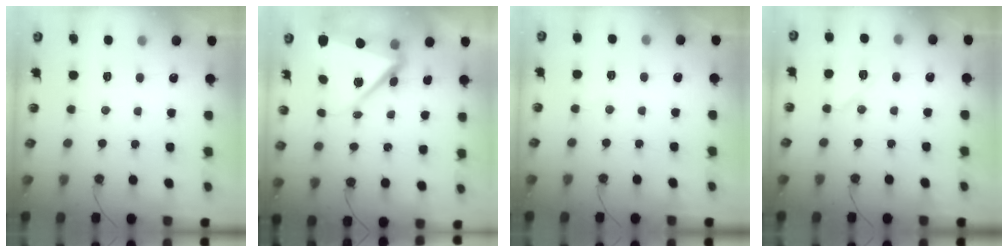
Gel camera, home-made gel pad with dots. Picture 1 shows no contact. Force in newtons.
{"total": 8.0, "press": 7.9, "slide": 1.3}
{"total": 3.0, "press": 3.0, "slide": 0.3}
{"total": 6.8, "press": 6.8, "slide": 0.5}